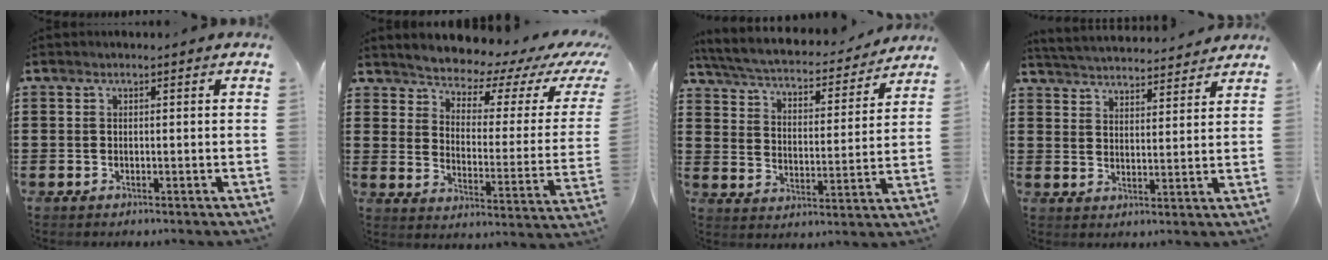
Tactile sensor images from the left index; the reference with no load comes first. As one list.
[{"total": 4.4, "force": [4.3, 0.7, 0.7], "torque": [-0.037, -0.045, 0.065]}, {"total": 4.3, "force": [4.0, 0.3, 1.5], "torque": [-0.051, -0.030, 0.060]}, {"total": 4.1, "force": [4.1, 0.0, 0.3], "torque": [-0.023, -0.026, 0.069]}]